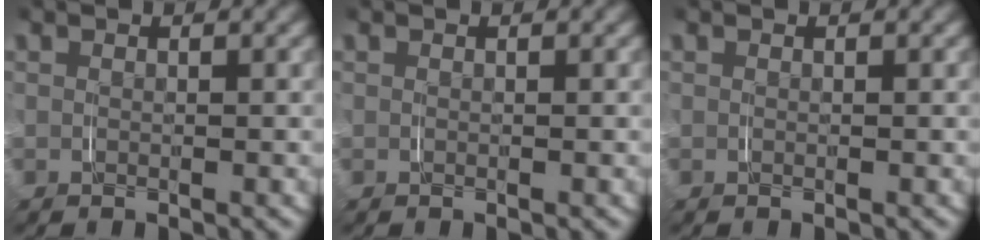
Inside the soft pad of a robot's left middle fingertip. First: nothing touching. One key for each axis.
{"total": 0.0}
{"total": 0.0}